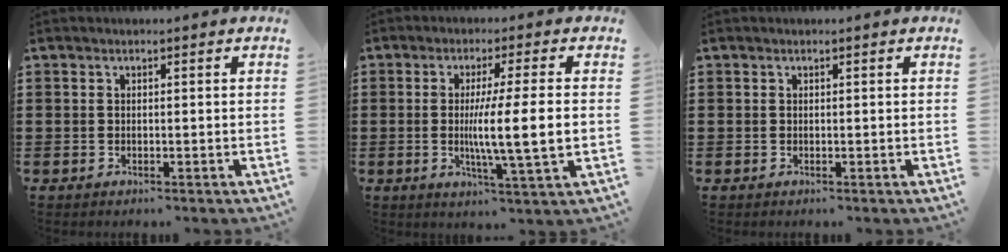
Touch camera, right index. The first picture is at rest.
{"total": 8.6, "force": [-0.5, 0.0, 8.6], "torque": [-0.156, -0.012, -0.014]}
{"total": 0.0}